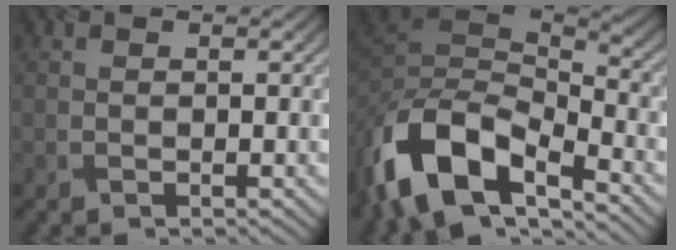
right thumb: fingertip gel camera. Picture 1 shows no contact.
{"total": 14.7, "force": [-8.3, 7.2, 9.8], "torque": [-0.234, -0.025, -0.143]}